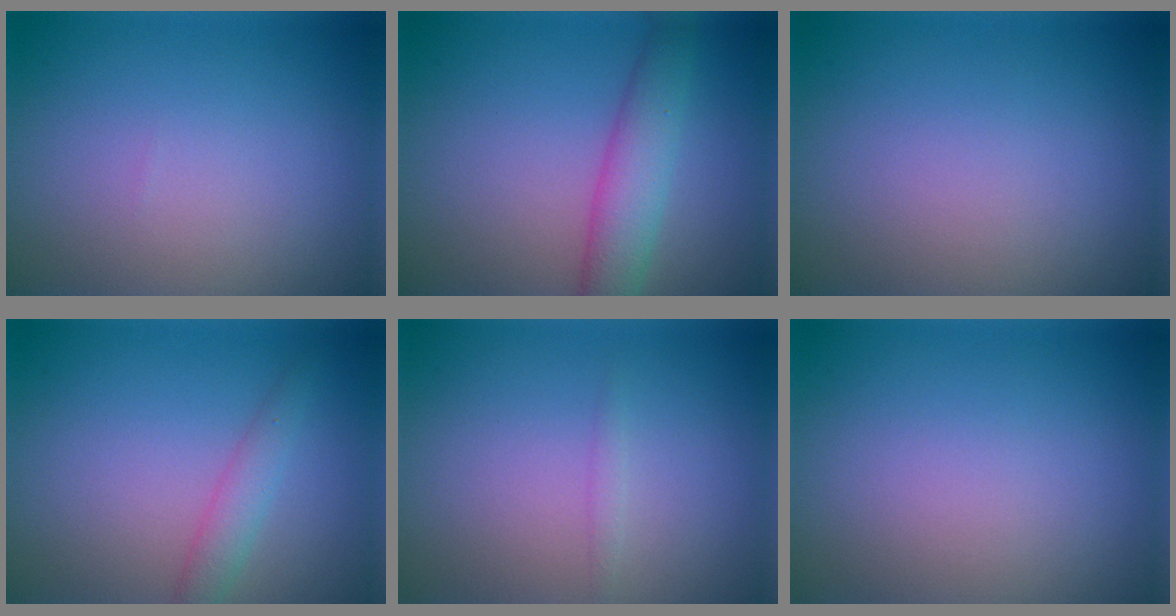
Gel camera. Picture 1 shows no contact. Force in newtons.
{"total": 4.1, "press": 4.0, "slide": 0.4}
{"total": 0.0}
{"total": 1.9, "press": 1.9, "slide": 0.1}
{"total": 0.7, "press": 0.7, "slide": 0.0}
{"total": 0.0}